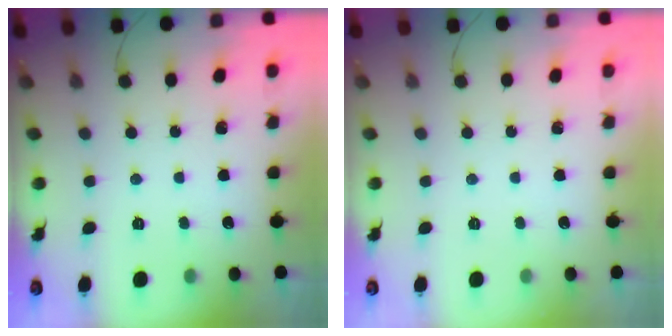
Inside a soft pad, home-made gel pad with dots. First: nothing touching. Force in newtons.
{"total": 0.0}